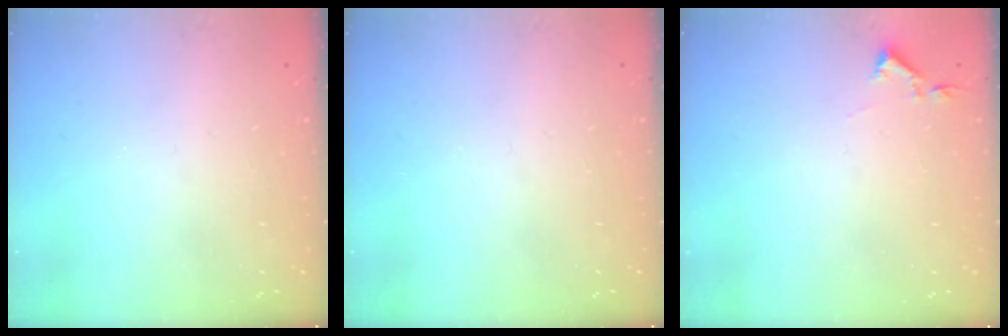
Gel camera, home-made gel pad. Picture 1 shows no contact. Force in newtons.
{"total": 0.0}
{"total": 2.9, "press": 2.9, "slide": 0.5}